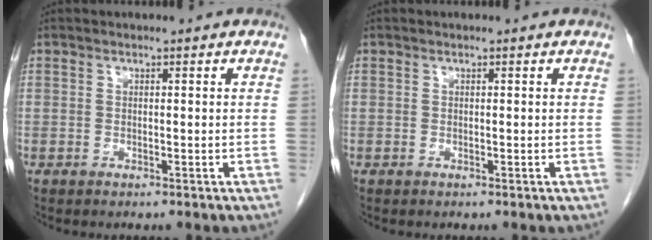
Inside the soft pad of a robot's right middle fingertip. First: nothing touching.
{"total": 0.0}